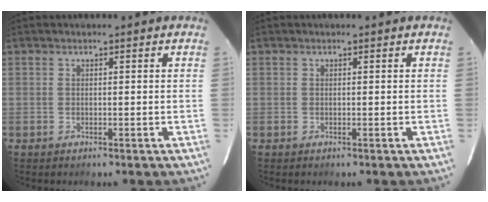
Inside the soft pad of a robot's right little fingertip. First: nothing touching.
{"total": 0.0}